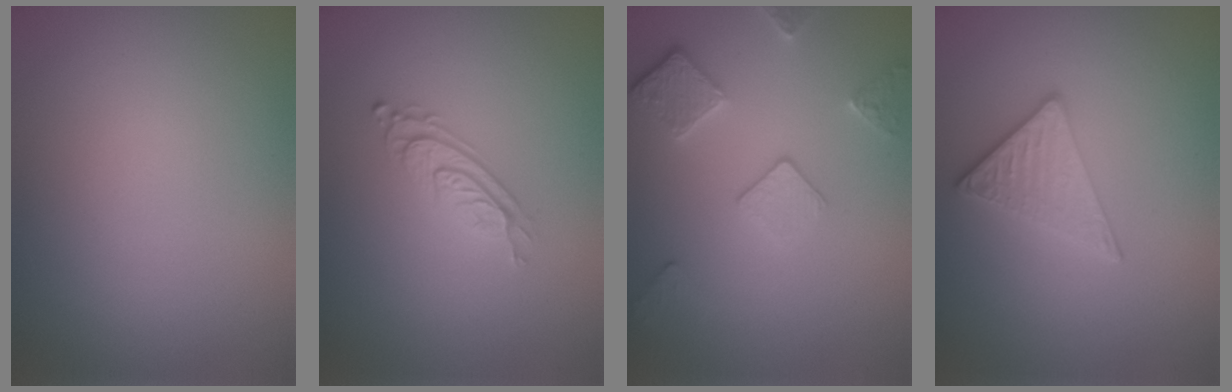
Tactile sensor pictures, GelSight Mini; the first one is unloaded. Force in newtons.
{"total": 2.8, "press": 2.0, "slide": 2.1}
{"total": 3.5, "press": 2.9, "slide": 2.0}
{"total": 2.7, "press": 2.6, "slide": 1.0}